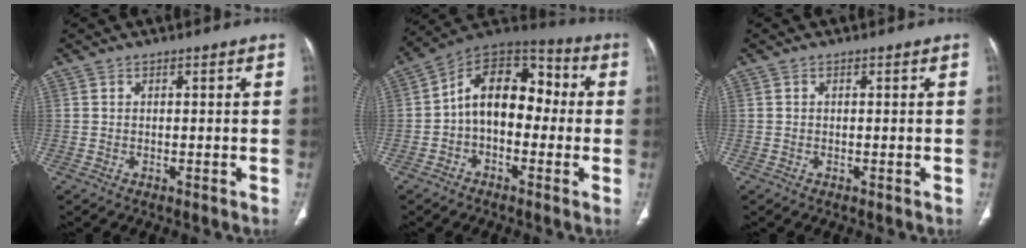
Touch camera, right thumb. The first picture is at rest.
{"total": 14.3, "force": [-0.7, 9.5, 10.8], "torque": [-0.133, 0.049, -0.027]}
{"total": 0.0}